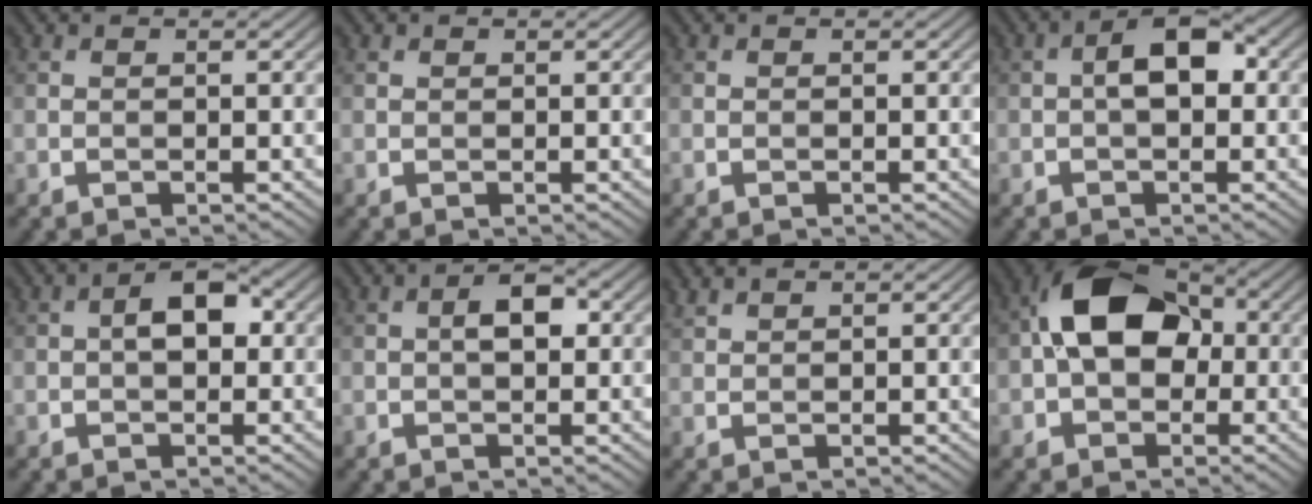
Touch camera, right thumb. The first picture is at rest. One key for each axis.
{"total": 0.6, "fx": 0.4, "fy": 0.4, "fz": 0.2, "tx": -0.002, "ty": -0.001, "tz": 0.009}
{"total": 0.0}
{"total": 4.8, "fx": 0.1, "fy": 2.5, "fz": 4.1, "tx": -0.065, "ty": 0.008, "tz": -0.005}
{"total": 4.3, "fx": 0.2, "fy": 2.4, "fz": 3.5, "tx": -0.055, "ty": 0.006, "tz": -0.004}
{"total": 3.4, "fx": 0.3, "fy": 1.7, "fz": 2.9, "tx": -0.046, "ty": 0.006, "tz": 0.000}
{"total": 1.3, "fx": 1.2, "fy": 0.3, "fz": 0.4, "tx": -0.015, "ty": 0.005, "tz": 0.032}
{"total": 11.6, "fx": 0.5, "fy": 8.0, "fz": 8.4, "tx": -0.146, "ty": 0.026, "tz": -0.009}